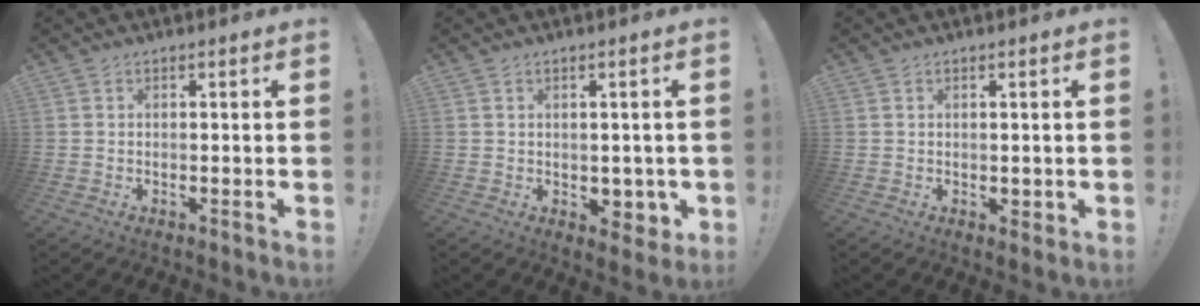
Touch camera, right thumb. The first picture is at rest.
{"total": 4.8, "force": [0.0, 3.9, 2.7], "torque": [-0.017, -0.002, 0.005]}
{"total": 1.5, "force": [0.4, 1.2, 0.8], "torque": [-0.001, -0.003, 0.005]}